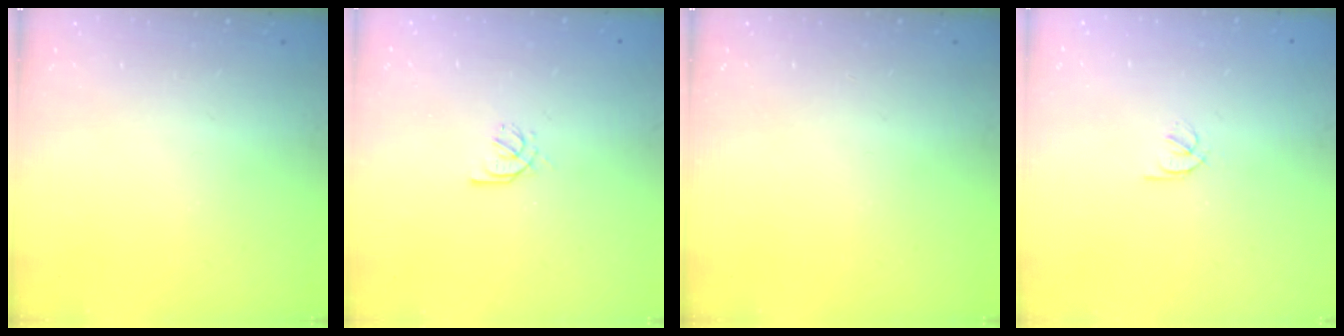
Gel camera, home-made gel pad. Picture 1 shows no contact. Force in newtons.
{"total": 1.7, "press": 1.6, "slide": 0.5}
{"total": 0.0}
{"total": 2.1, "press": 2.1, "slide": 0.4}